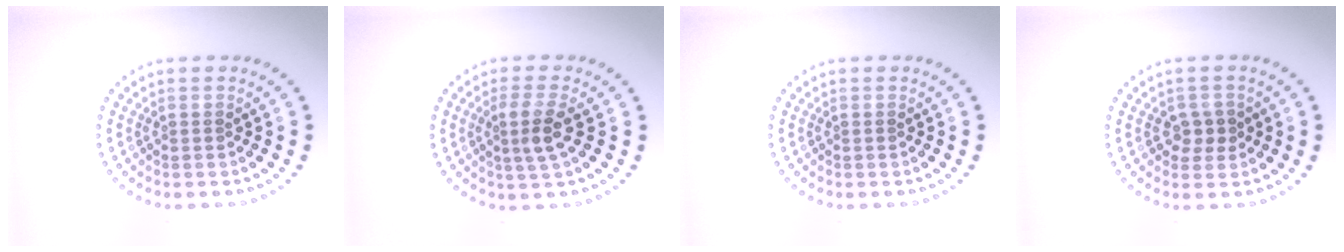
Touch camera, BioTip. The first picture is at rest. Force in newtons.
{"total": 2.7, "press": 2.4, "slide": 1.2}
{"total": 0.0}
{"total": 1.9, "press": 1.8, "slide": 0.6}